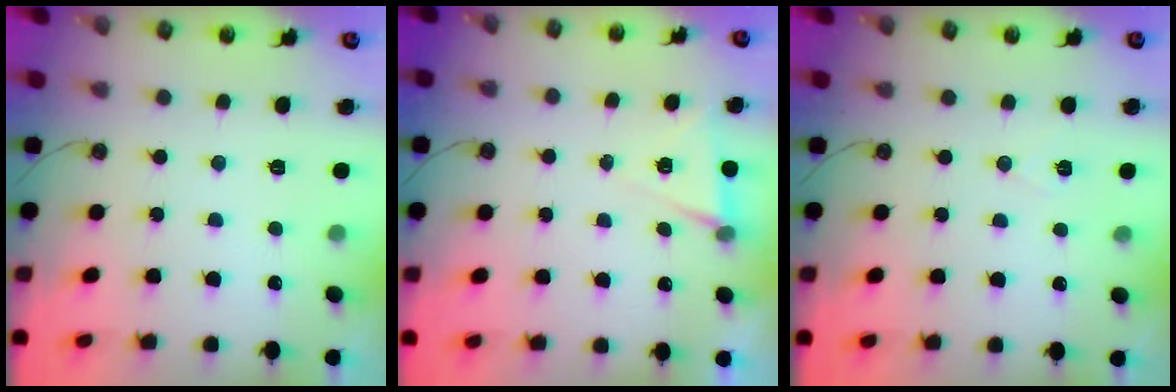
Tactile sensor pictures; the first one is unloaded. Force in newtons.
{"total": 5.8, "press": 3.5, "slide": 4.6}
{"total": 5.7, "press": 3.6, "slide": 4.4}